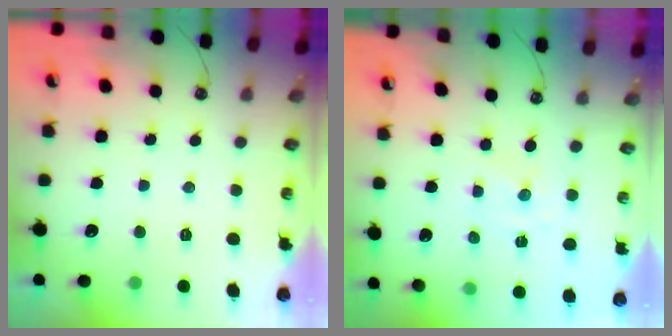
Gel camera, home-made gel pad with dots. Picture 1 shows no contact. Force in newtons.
{"total": 0.0}